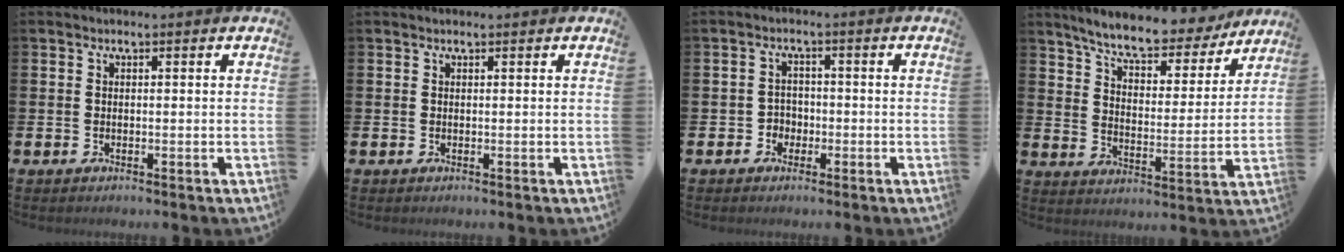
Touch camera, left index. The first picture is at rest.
{"total": 0.0}
{"total": 2.3, "force": [-1.2, 2.0, 0.3], "torque": [-0.019, 0.009, -0.028]}
{"total": 8.1, "force": [7.5, 1.6, 2.7], "torque": [-0.082, -0.049, 0.128]}